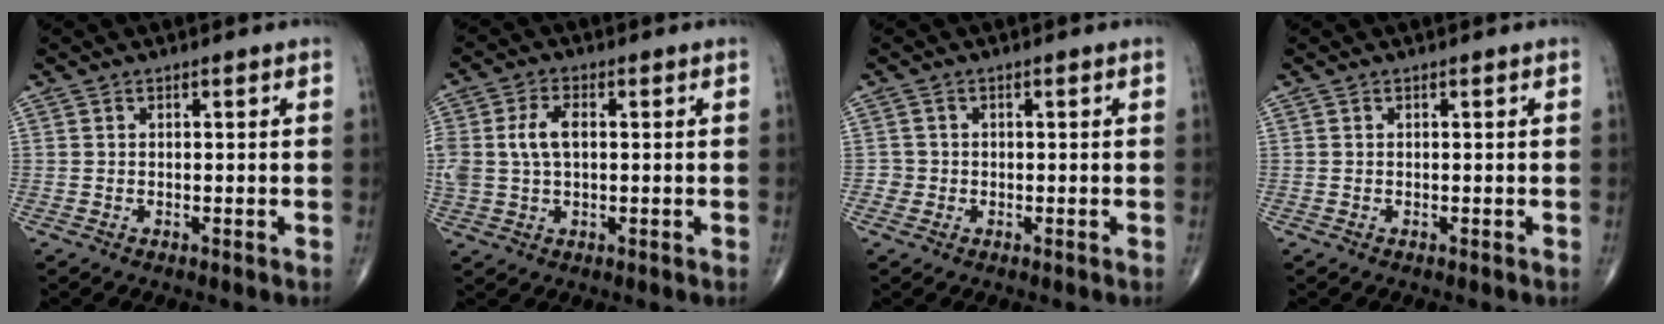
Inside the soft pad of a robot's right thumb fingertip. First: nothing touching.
{"total": 6.8, "force": [0.8, 4.0, 5.4], "torque": [-0.125, 0.014, 0.019]}
{"total": 1.5, "force": [-0.4, 1.5, -0.1], "torque": [0.014, 0.007, -0.011]}
{"total": 0.0}